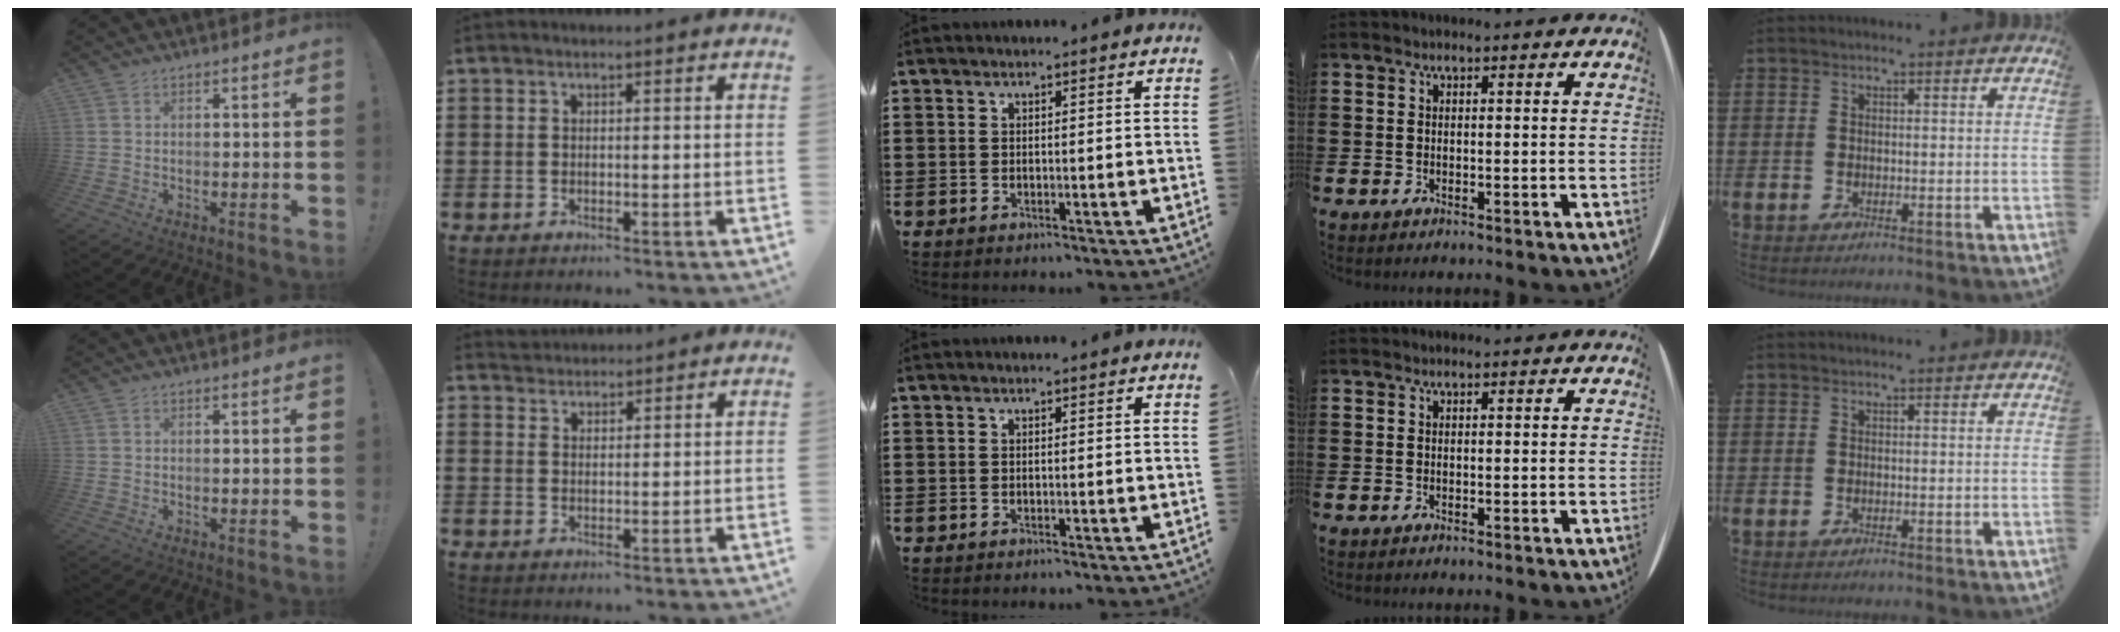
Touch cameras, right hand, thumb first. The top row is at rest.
{"index": {"total": 1.9, "force": [1.8, 0.3, -0.6], "torque": [0.006, 0.004, 0.038]}}